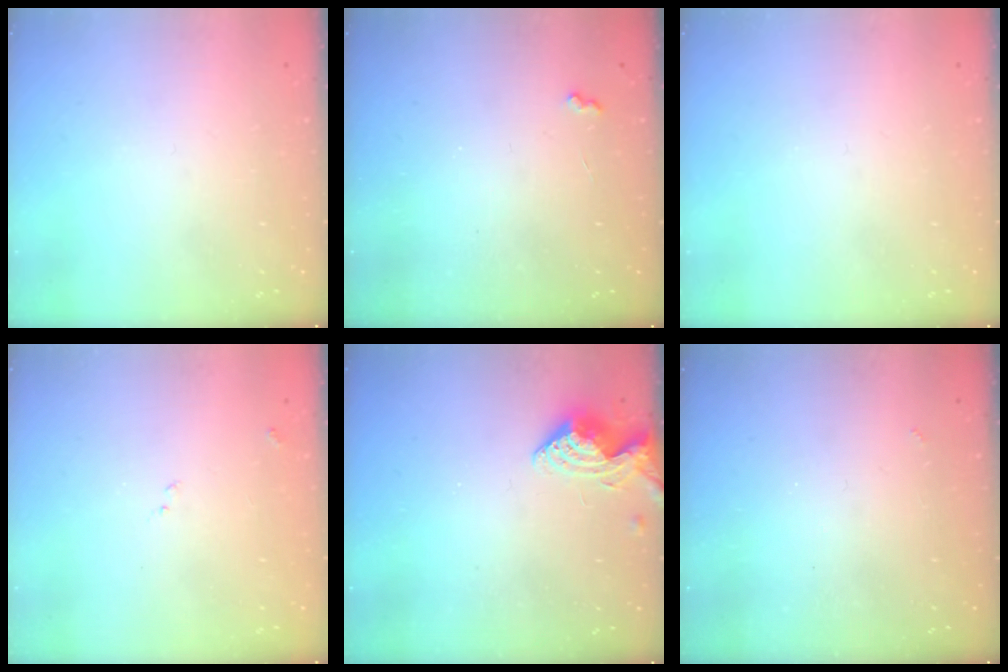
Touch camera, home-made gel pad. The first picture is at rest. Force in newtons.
{"total": 3.9, "press": 3.8, "slide": 0.5}
{"total": 0.0}
{"total": 8.6, "press": 8.5, "slide": 0.8}
{"total": 8.2, "press": 8.1, "slide": 0.3}
{"total": 2.5, "press": 2.5, "slide": 0.5}